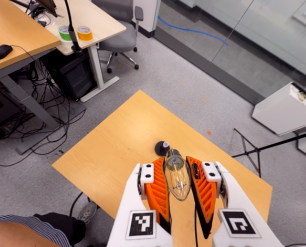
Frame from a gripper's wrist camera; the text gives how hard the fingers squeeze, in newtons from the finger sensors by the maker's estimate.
{"total": 22.9, "left": 24.7, "right": 21.0}